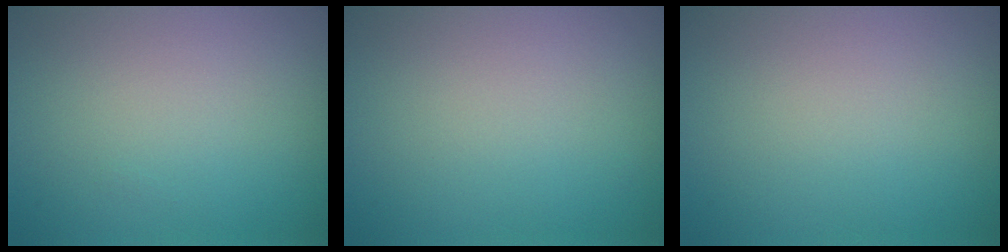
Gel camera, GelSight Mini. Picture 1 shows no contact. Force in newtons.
{"total": 0.0}
{"total": 0.0}